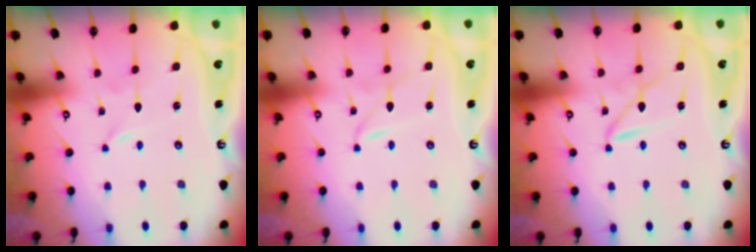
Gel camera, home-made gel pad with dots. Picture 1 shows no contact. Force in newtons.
{"total": 2.2, "press": 2.2, "slide": 0.2}
{"total": 3.9, "press": 3.8, "slide": 0.3}